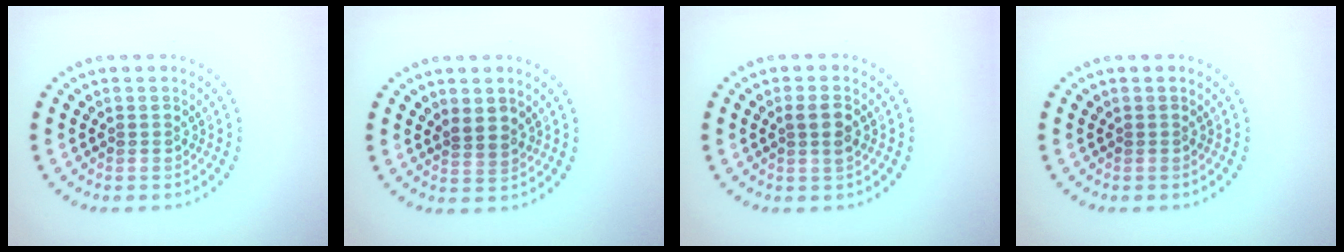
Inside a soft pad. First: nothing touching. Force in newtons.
{"total": 1.6, "press": 1.4, "slide": 0.8}
{"total": 1.8, "press": 1.7, "slide": 0.5}
{"total": 0.0}